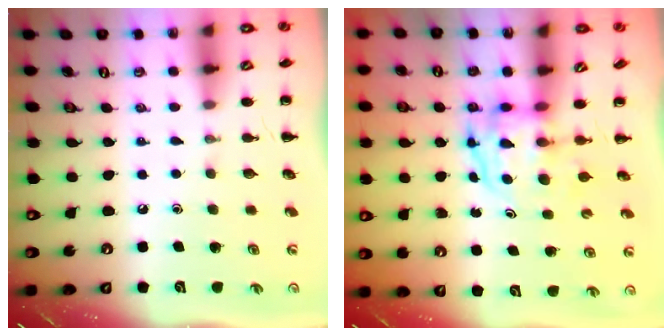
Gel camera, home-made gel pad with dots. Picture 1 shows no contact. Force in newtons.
{"total": 3.9, "press": 3.9, "slide": 0.7}